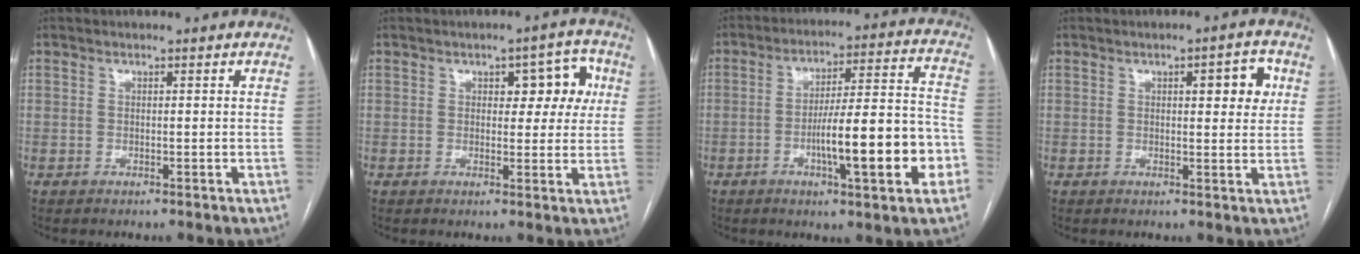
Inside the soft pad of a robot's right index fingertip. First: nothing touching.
{"total": 6.2, "force": [1.7, 3.1, 5.1], "torque": [-0.051, 0.023, 0.022]}
{"total": 15.7, "force": [-4.9, 2.1, 14.8], "torque": [-0.224, 0.016, -0.071]}
{"total": 5.1, "force": [1.6, 1.5, 4.6], "torque": [-0.058, 0.008, 0.018]}